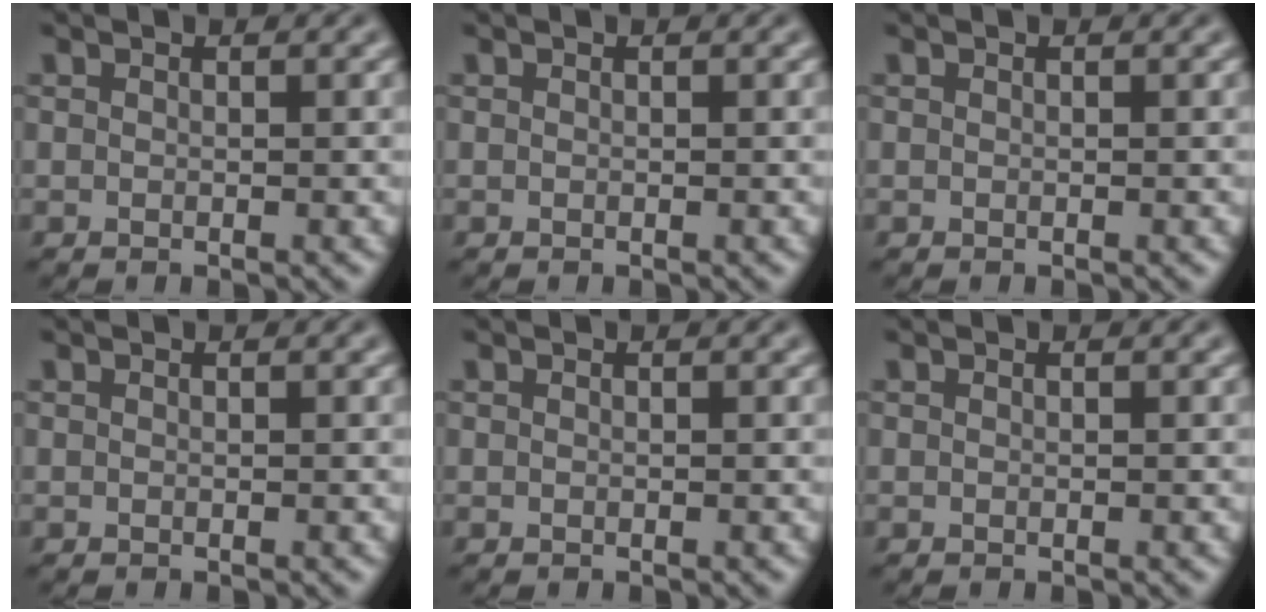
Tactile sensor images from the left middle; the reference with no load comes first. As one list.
[{"total": 0.0}, {"total": 0.0}, {"total": 0.0}, {"total": 0.0}, {"total": 0.0}]